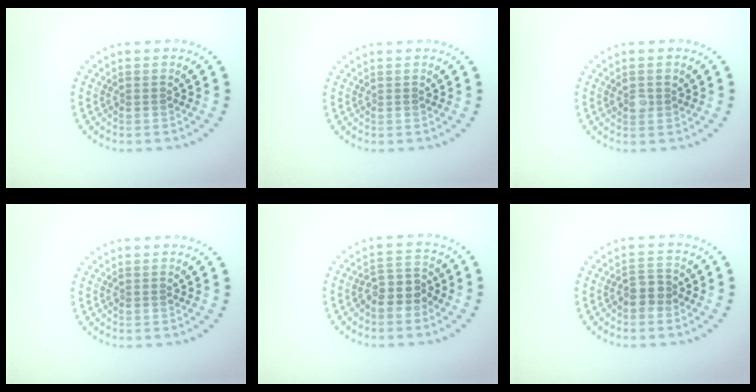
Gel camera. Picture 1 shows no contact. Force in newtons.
{"total": 0.0}
{"total": 1.4, "press": 1.3, "slide": 0.5}
{"total": 0.0}
{"total": 2.7, "press": 2.3, "slide": 1.5}
{"total": 1.9, "press": 1.7, "slide": 0.8}